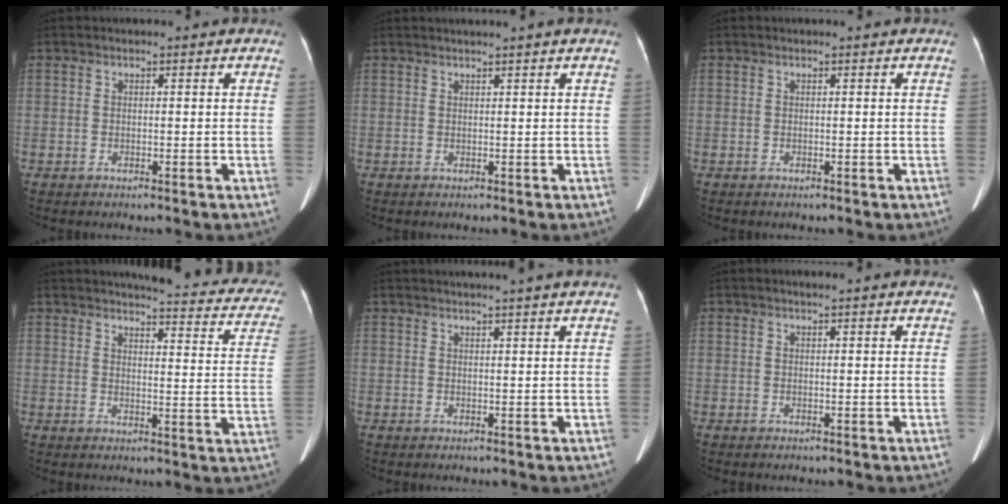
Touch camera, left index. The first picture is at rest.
{"total": 2.2, "force": [1.8, -0.7, 1.0], "torque": [-0.014, 0.012, 0.034]}
{"total": 0.0}
{"total": 17.9, "force": [16.3, 3.2, 6.8], "torque": [-0.060, -0.053, 0.160]}
{"total": 6.1, "force": [5.3, -1.2, 2.8], "torque": [-0.033, 0.017, 0.059]}
{"total": 2.9, "force": [2.6, 0.1, 1.3], "torque": [-0.019, 0.017, 0.026]}